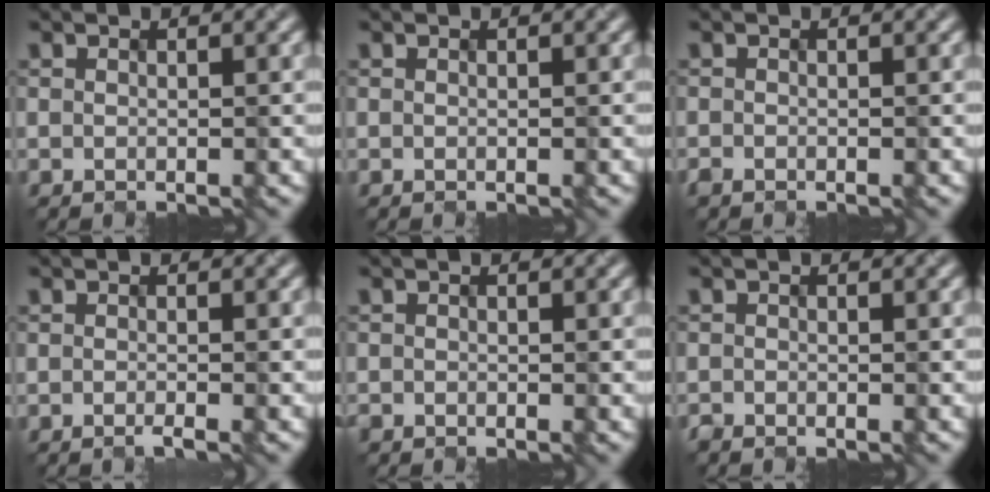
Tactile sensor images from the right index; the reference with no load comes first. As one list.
[{"total": 0.0}, {"total": 0.7, "force": [-0.5, 0.4, 0.3], "torque": [-0.006, -0.001, -0.010]}, {"total": 0.9, "force": [-0.6, 0.1, 0.7], "torque": [-0.010, -0.002, -0.013]}, {"total": 0.6, "force": [-0.5, 0.4, 0.1], "torque": [-0.001, 0.000, -0.010]}, {"total": 0.7, "force": [-0.7, 0.3, 0.0], "torque": [-0.002, 0.001, -0.014]}]